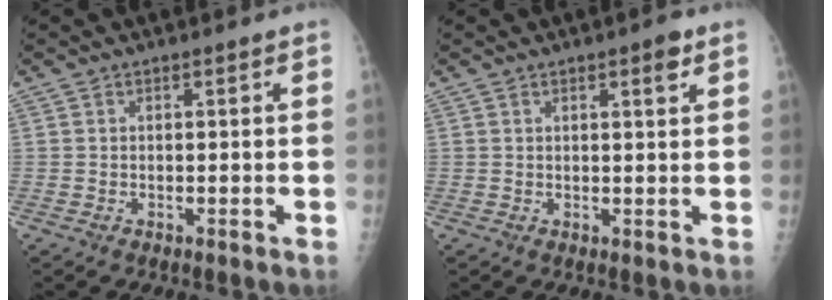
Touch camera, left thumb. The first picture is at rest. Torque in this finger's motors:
{"motor_torque": [-0.18, 0.20, 0.05, 0.09, 0.02]}